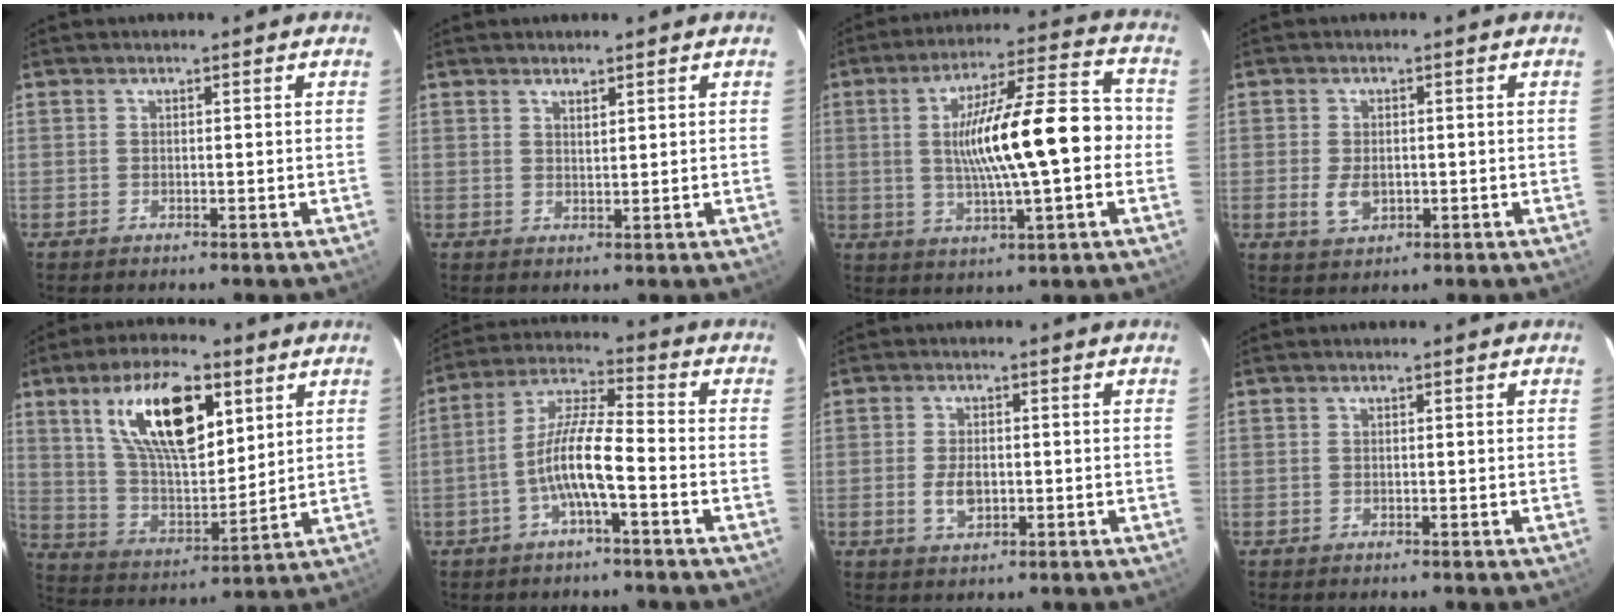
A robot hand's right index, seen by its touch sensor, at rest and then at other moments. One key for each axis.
{"total": 1.1, "fx": 1.1, "fy": -0.3, "fz": -0.2, "tx": 0.005, "ty": -0.001, "tz": 0.018}
{"total": 15.8, "fx": -0.9, "fy": 2.4, "fz": 15.6, "tx": -0.253, "ty": 0.013, "tz": -0.011}
{"total": 4.2, "fx": -0.8, "fy": 2.6, "fz": 3.1, "tx": -0.064, "ty": -0.005, "tz": -0.010}
{"total": 17.7, "fx": 8.2, "fy": 7.2, "fz": 13.9, "tx": -0.248, "ty": 0.011, "tz": 0.158}
{"total": 9.1, "fx": -3.5, "fy": 1.1, "fz": 8.4, "tx": -0.179, "ty": 0.012, "tz": -0.069}
{"total": 4.2, "fx": -0.8, "fy": 2.4, "fz": 3.3, "tx": -0.068, "ty": -0.003, "tz": -0.013}
{"total": 0.0}